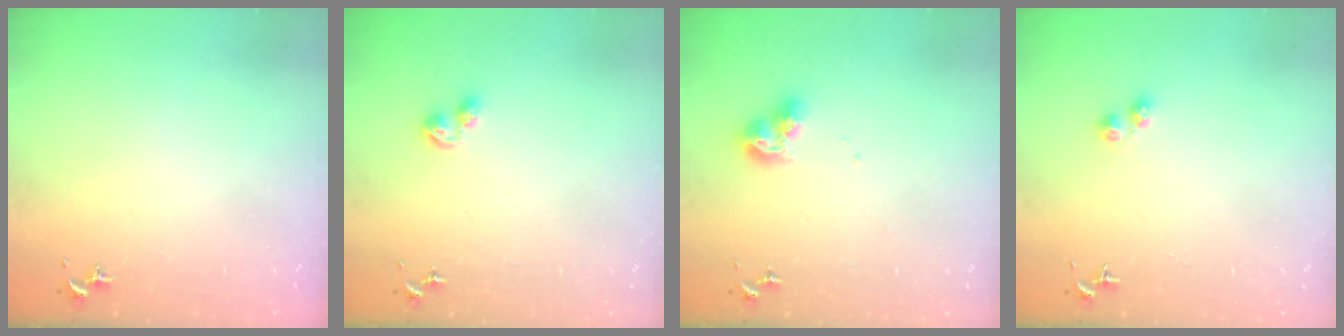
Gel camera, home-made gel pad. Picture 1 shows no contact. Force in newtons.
{"total": 6.6, "press": 6.6, "slide": 0.8}
{"total": 8.7, "press": 8.7, "slide": 0.2}
{"total": 3.9, "press": 3.9, "slide": 0.5}